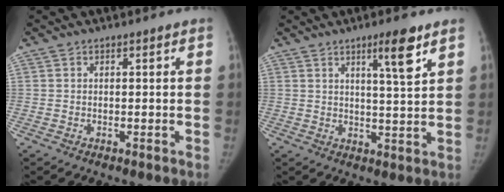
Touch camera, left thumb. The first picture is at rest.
{"total": 7.0, "force": [4.1, 0.7, 5.6], "torque": [-0.085, -0.026, 0.066]}